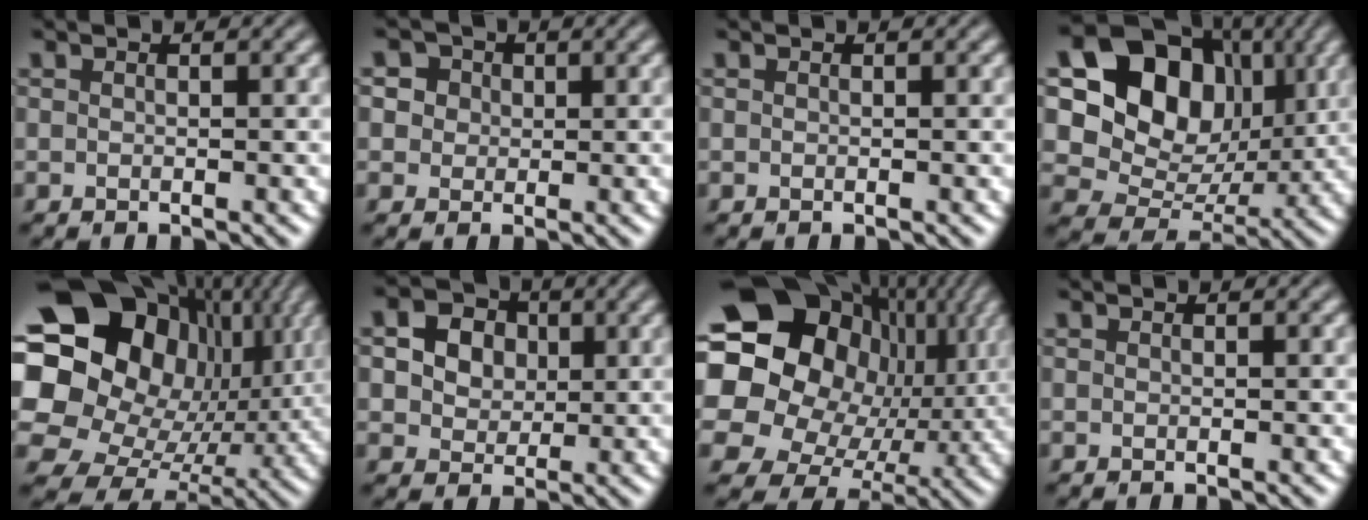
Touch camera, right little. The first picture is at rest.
{"total": 4.6, "force": [2.1, 3.6, 1.9], "torque": [-0.026, 0.017, 0.017]}
{"total": 0.0}
{"total": 13.0, "force": [3.3, 10.2, 7.4], "torque": [-0.130, 0.002, 0.047]}
{"total": 20.6, "force": [4.4, 16.6, 11.3], "torque": [-0.229, -0.007, 0.092]}
{"total": 6.5, "force": [2.2, 5.1, 3.3], "torque": [-0.069, 0.025, 0.025]}
{"total": 23.1, "force": [5.1, 19.5, 11.3], "torque": [-0.236, 0.026, 0.070]}
{"total": 0.0}